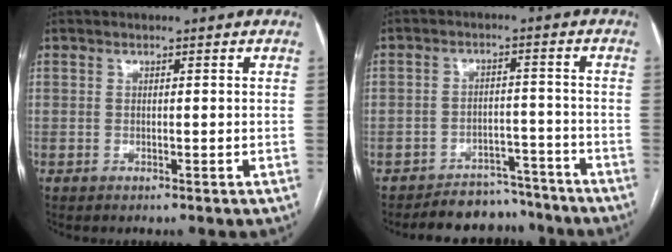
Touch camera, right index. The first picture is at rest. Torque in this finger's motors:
{"motor_torque": [-0.41, 0.31, -0.60, -0.10]}